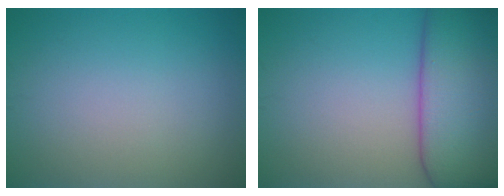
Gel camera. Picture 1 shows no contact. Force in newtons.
{"total": 11.0, "press": 11.0, "slide": 0.8}